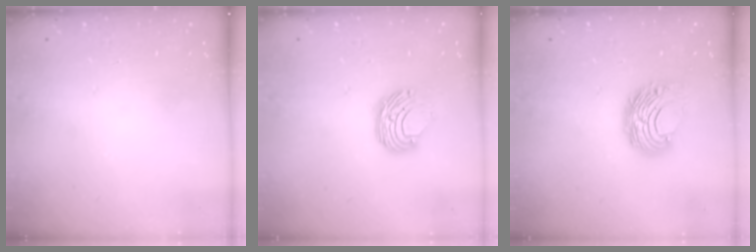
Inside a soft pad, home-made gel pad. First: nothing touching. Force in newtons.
{"total": 8.7, "press": 8.6, "slide": 0.7}
{"total": 8.6, "press": 8.6, "slide": 0.5}